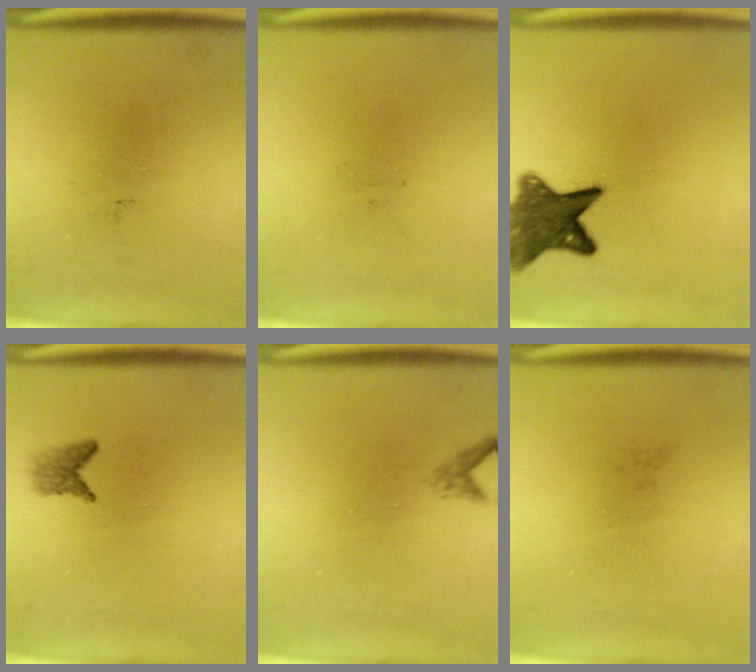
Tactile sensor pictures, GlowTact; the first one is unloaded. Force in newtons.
{"total": 0.0}
{"total": 9.8}
{"total": 1.9}
{"total": 1.0}
{"total": 0.0}